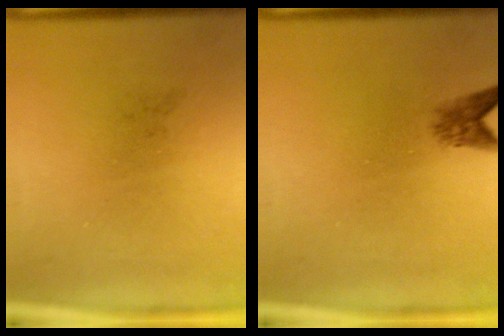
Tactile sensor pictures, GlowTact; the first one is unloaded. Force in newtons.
{"total": 2.0}